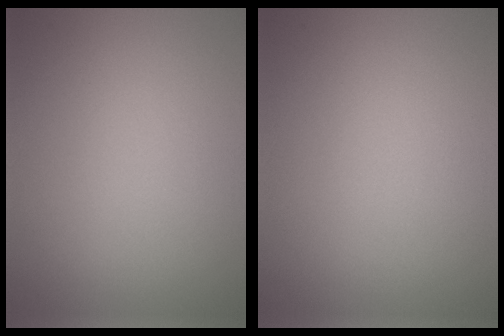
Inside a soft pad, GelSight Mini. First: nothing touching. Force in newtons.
{"total": 0.0}